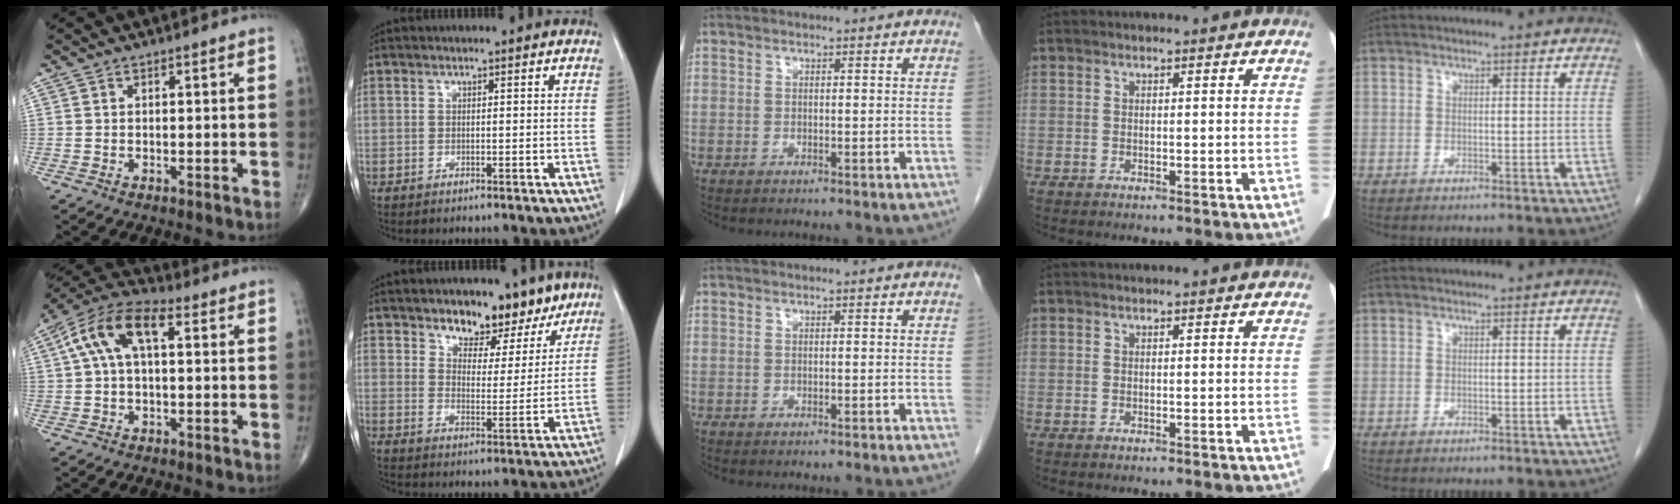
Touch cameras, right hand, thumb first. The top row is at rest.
{"thumb": {"total": 11.7, "force": [2.7, 5.8, 9.9], "torque": [-0.196, 0.040, 0.041]}, "index": {"total": 9.1, "force": [7.1, 4.5, 3.7], "torque": [-0.033, -0.005, 0.108]}}